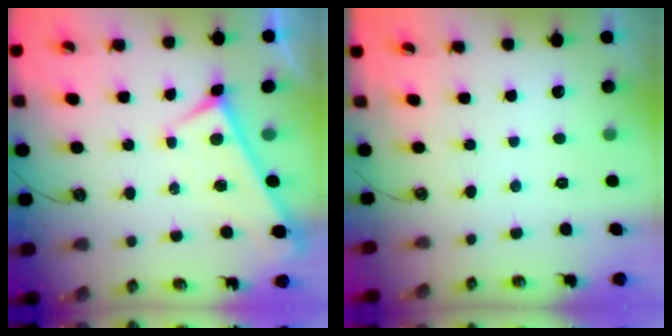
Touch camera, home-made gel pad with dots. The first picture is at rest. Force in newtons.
{"total": 0.0}